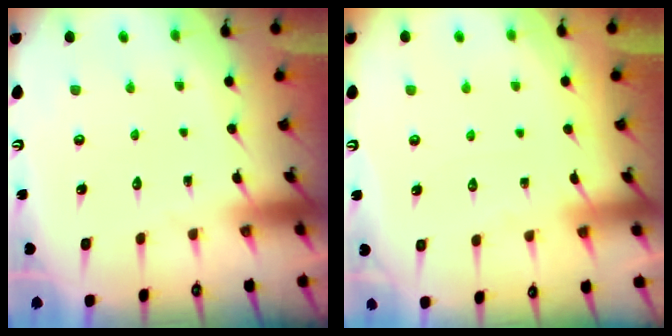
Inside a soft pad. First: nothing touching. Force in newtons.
{"total": 3.2, "press": 3.2, "slide": 0.6}